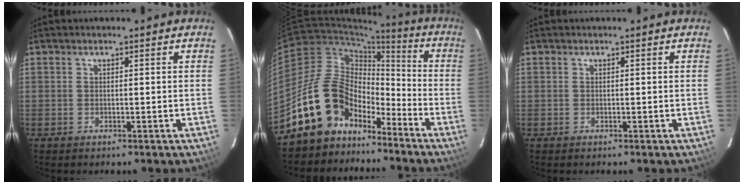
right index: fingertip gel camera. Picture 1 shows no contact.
{"total": 14.9, "force": [-11.0, 8.7, 5.3], "torque": [-0.106, 0.033, -0.185]}
{"total": 0.0}